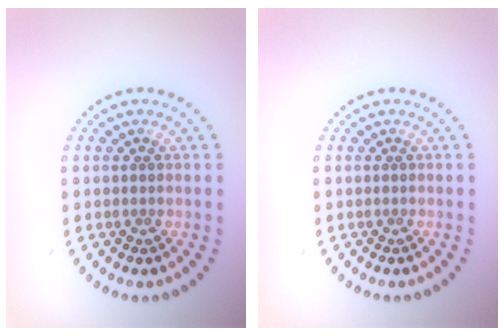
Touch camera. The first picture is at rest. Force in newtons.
{"total": 0.0}